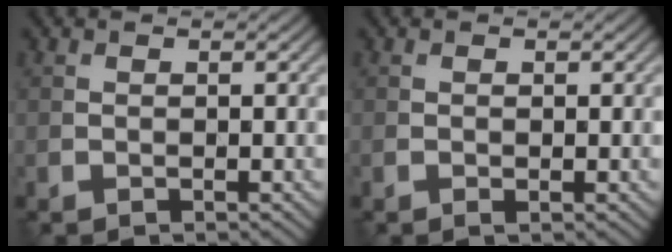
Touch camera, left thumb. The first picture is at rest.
{"total": 0.6, "force": [0.0, 0.2, 0.5], "torque": [-0.009, -0.002, 0.000]}